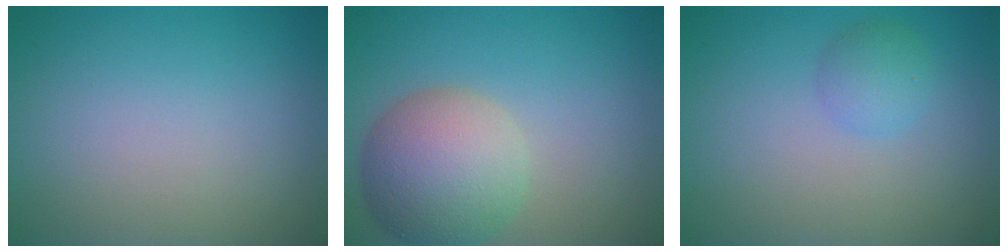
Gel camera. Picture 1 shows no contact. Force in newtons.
{"total": 7.3, "press": 7.3, "slide": 0.3}
{"total": 1.8, "press": 1.8, "slide": 0.1}